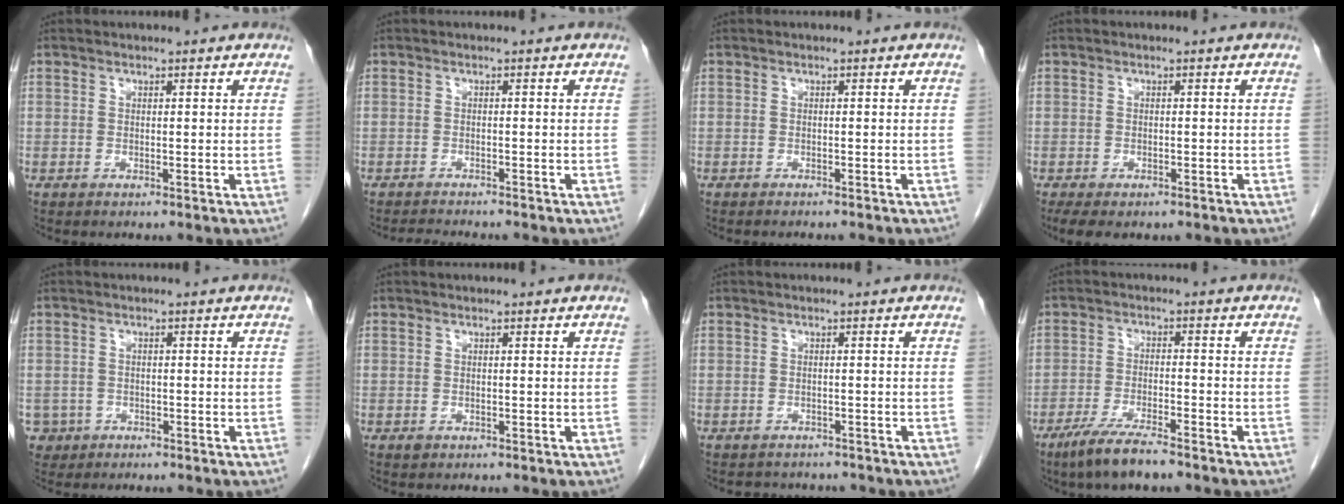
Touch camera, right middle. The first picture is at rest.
{"total": 3.4, "force": [-3.2, 0.2, 1.1], "torque": [-0.017, -0.012, -0.048]}
{"total": 3.2, "force": [-2.9, 0.5, 1.1], "torque": [-0.015, -0.004, -0.036]}
{"total": 4.8, "force": [-3.5, 2.3, 2.4], "torque": [-0.036, -0.010, -0.049]}
{"total": 3.2, "force": [-1.6, 2.8, 0.0], "torque": [0.000, 0.008, -0.028]}
{"total": 0.6, "force": [-0.3, 0.4, 0.2], "torque": [-0.004, 0.001, -0.003]}
{"total": 4.2, "force": [-3.8, 1.8, 0.4], "torque": [-0.006, 0.002, -0.046]}
{"total": 7.2, "force": [-5.4, 0.8, 4.7], "torque": [-0.095, -0.015, -0.096]}